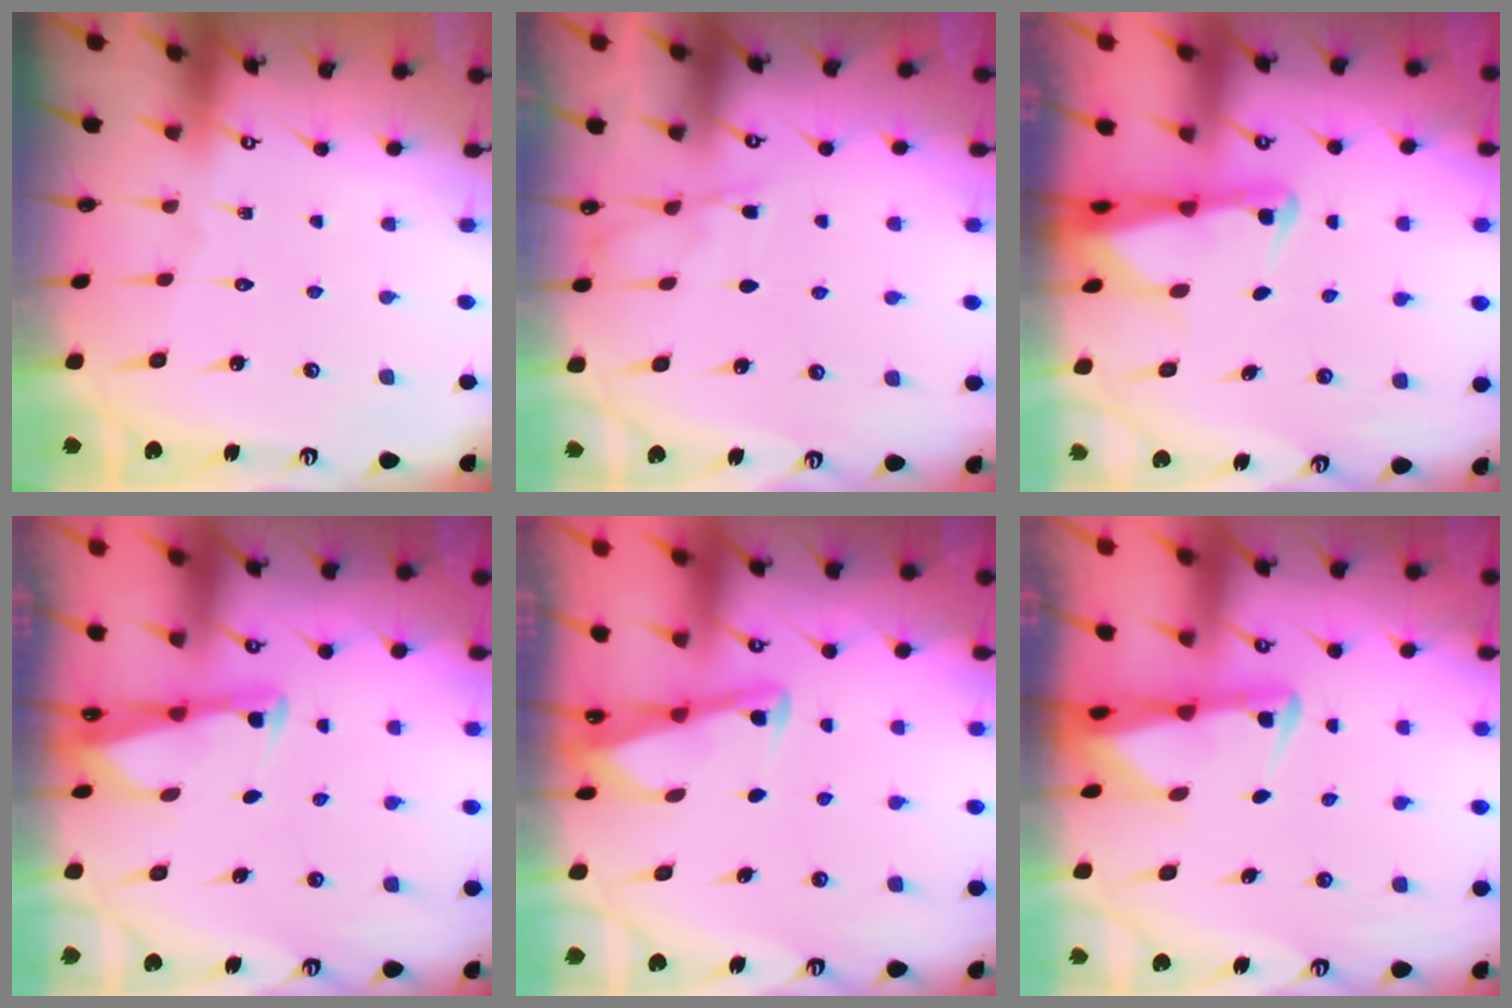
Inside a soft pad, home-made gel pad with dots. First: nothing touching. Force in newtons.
{"total": 3.7, "press": 3.7, "slide": 0.5}
{"total": 2.8, "press": 2.7, "slide": 0.4}
{"total": 2.5, "press": 2.5, "slide": 0.2}
{"total": 2.8, "press": 2.8, "slide": 0.4}
{"total": 2.6, "press": 2.5, "slide": 0.6}